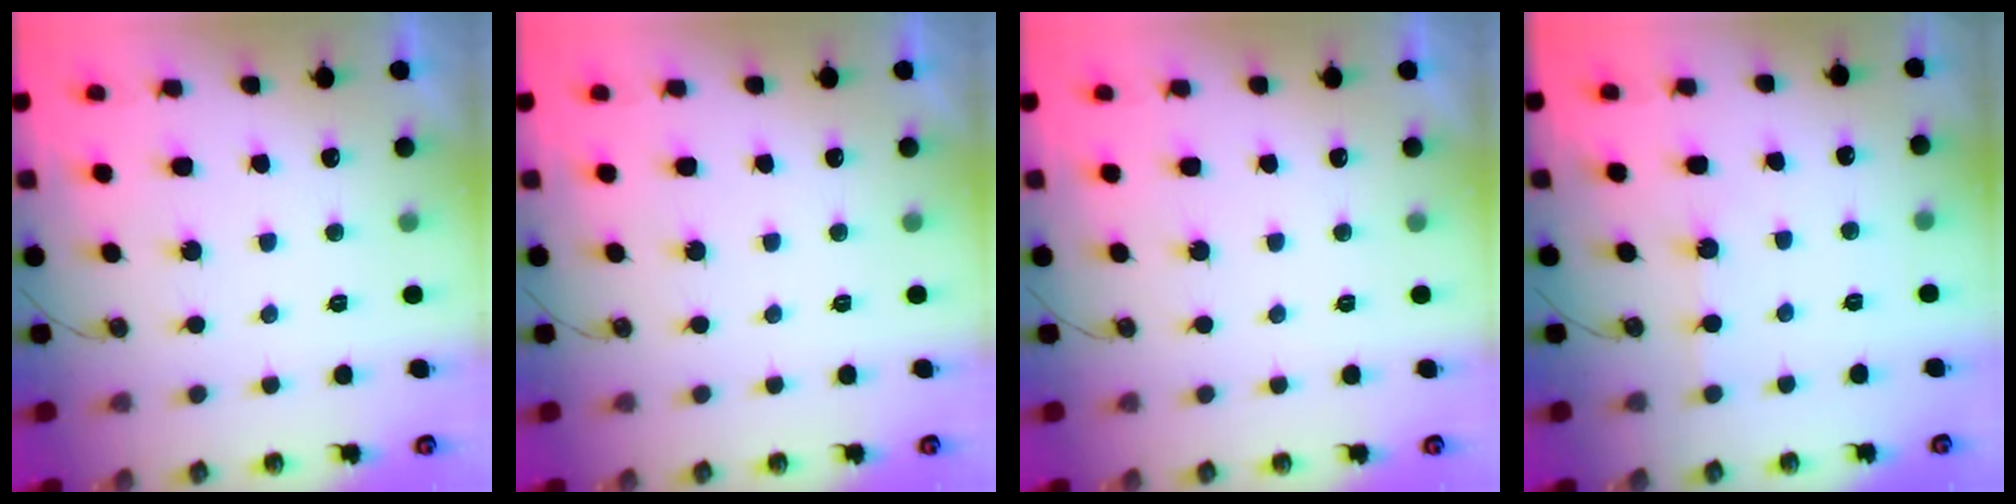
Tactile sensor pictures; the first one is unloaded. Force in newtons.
{"total": 0.0}
{"total": 0.0}
{"total": 1.5, "press": 1.5, "slide": 0.2}